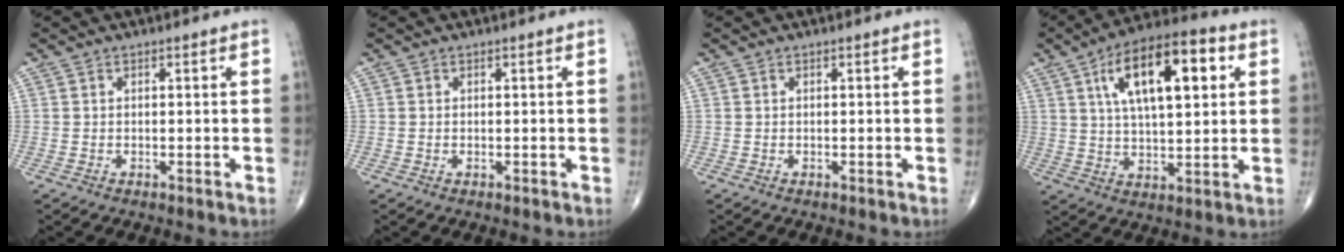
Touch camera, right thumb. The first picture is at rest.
{"total": 0.0}
{"total": 0.0}
{"total": 17.4, "force": [5.8, 7.2, 14.8], "torque": [-0.225, 0.005, 0.089]}